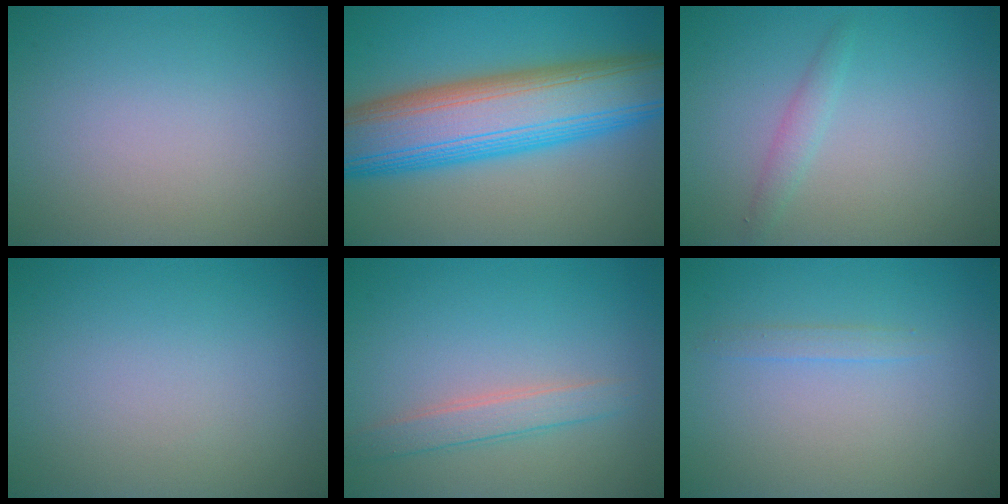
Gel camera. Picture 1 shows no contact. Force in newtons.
{"total": 12.9, "press": 12.9, "slide": 0.1}
{"total": 1.3, "press": 1.2, "slide": 0.0}
{"total": 0.0}
{"total": 2.2, "press": 2.2, "slide": 0.1}
{"total": 0.8, "press": 0.8, "slide": 0.1}